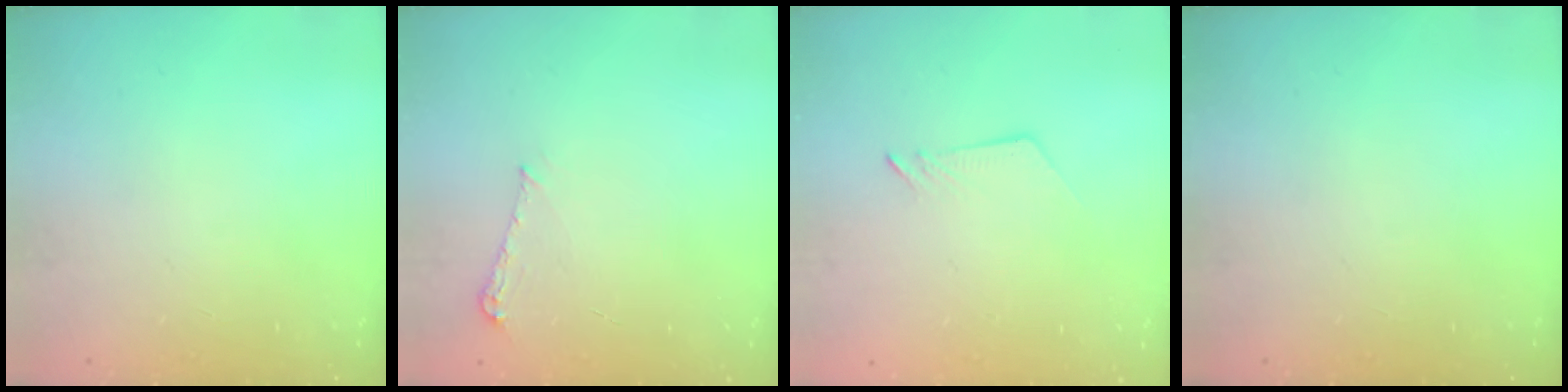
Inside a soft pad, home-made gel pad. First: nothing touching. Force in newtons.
{"total": 5.3, "press": 5.2, "slide": 0.5}
{"total": 2.5, "press": 2.5, "slide": 0.2}
{"total": 0.0}